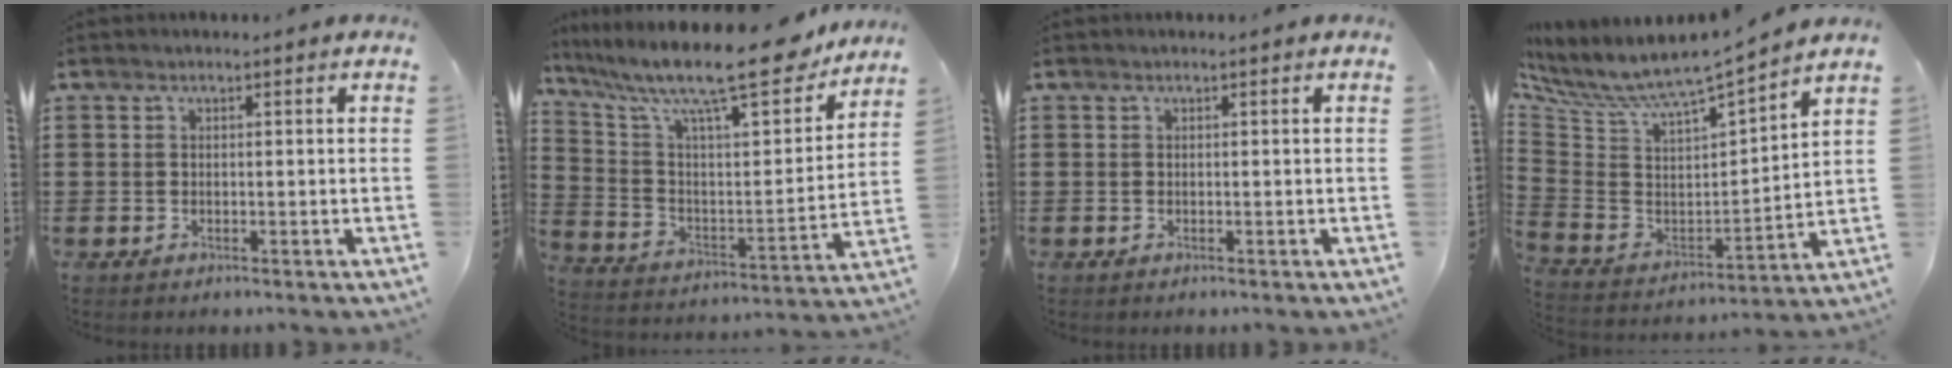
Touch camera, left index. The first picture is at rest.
{"total": 15.6, "force": [12.3, 2.4, 9.3], "torque": [-0.186, -0.082, 0.197]}
{"total": 0.0}
{"total": 5.7, "force": [5.1, 1.0, 2.3], "torque": [-0.073, -0.051, 0.078]}